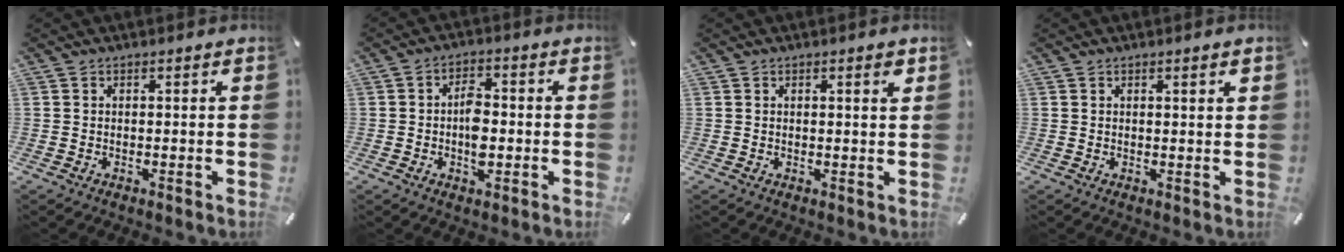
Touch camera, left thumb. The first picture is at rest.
{"total": 6.1, "force": [-1.0, 3.4, 5.0], "torque": [-0.092, 0.002, -0.019]}
{"total": 1.7, "force": [0.9, 0.3, 1.4], "torque": [-0.021, -0.001, 0.012]}
{"total": 1.6, "force": [0.8, 0.1, 1.4], "torque": [-0.027, 0.002, 0.012]}